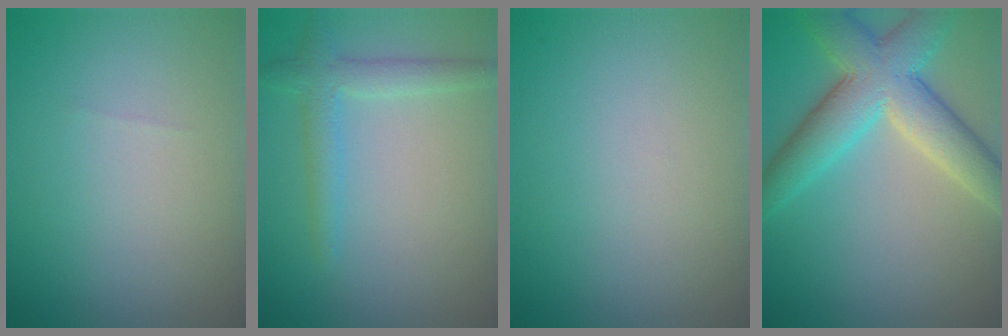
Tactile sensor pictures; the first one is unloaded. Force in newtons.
{"total": 2.7, "press": 2.7, "slide": 0.1}
{"total": 0.0}
{"total": 7.6, "press": 7.6, "slide": 0.5}